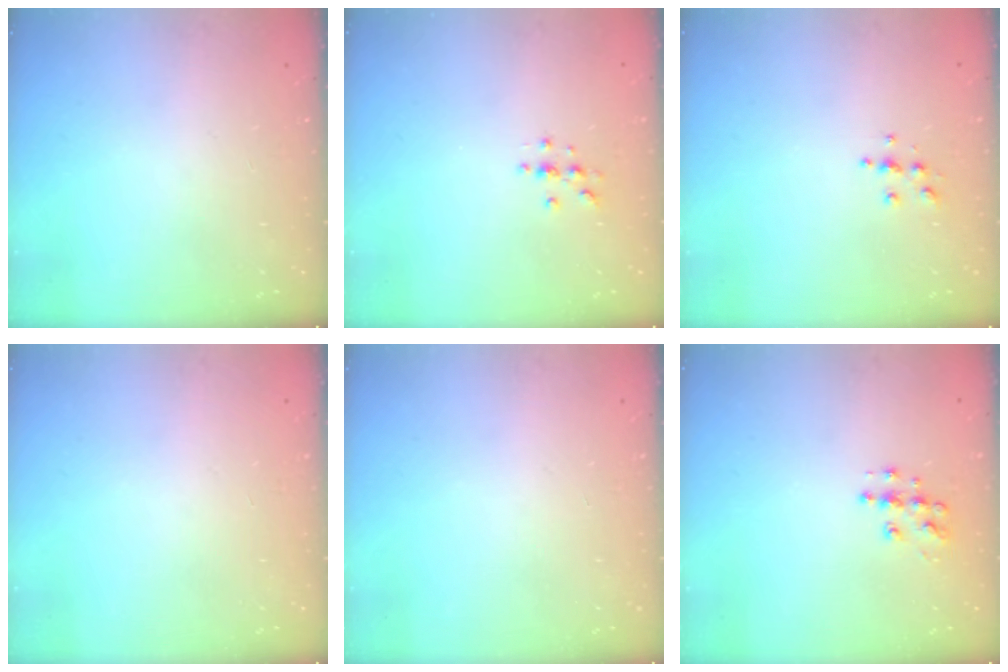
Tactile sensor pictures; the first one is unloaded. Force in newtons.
{"total": 3.0, "press": 3.0, "slide": 0.4}
{"total": 4.9, "press": 4.9, "slide": 0.5}
{"total": 0.0}
{"total": 0.0}
{"total": 8.5, "press": 8.5, "slide": 0.5}